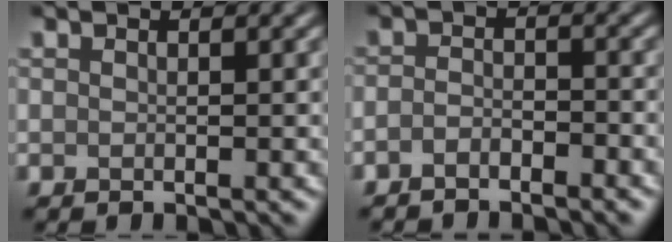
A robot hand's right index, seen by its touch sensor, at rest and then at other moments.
{"total": 1.9, "force": [-1.5, 0.6, 0.9], "torque": [-0.018, 0.001, -0.032]}